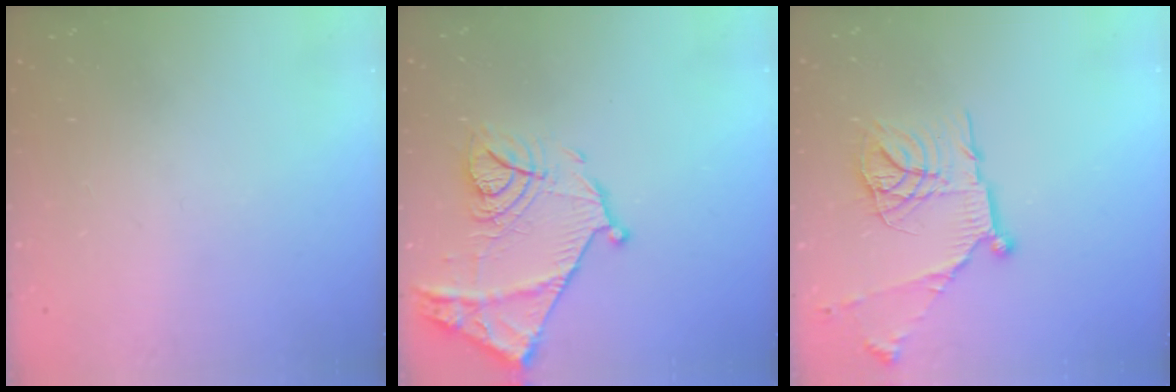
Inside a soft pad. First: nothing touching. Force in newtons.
{"total": 16.5, "press": 16.4, "slide": 1.4}
{"total": 17.9, "press": 17.8, "slide": 1.6}